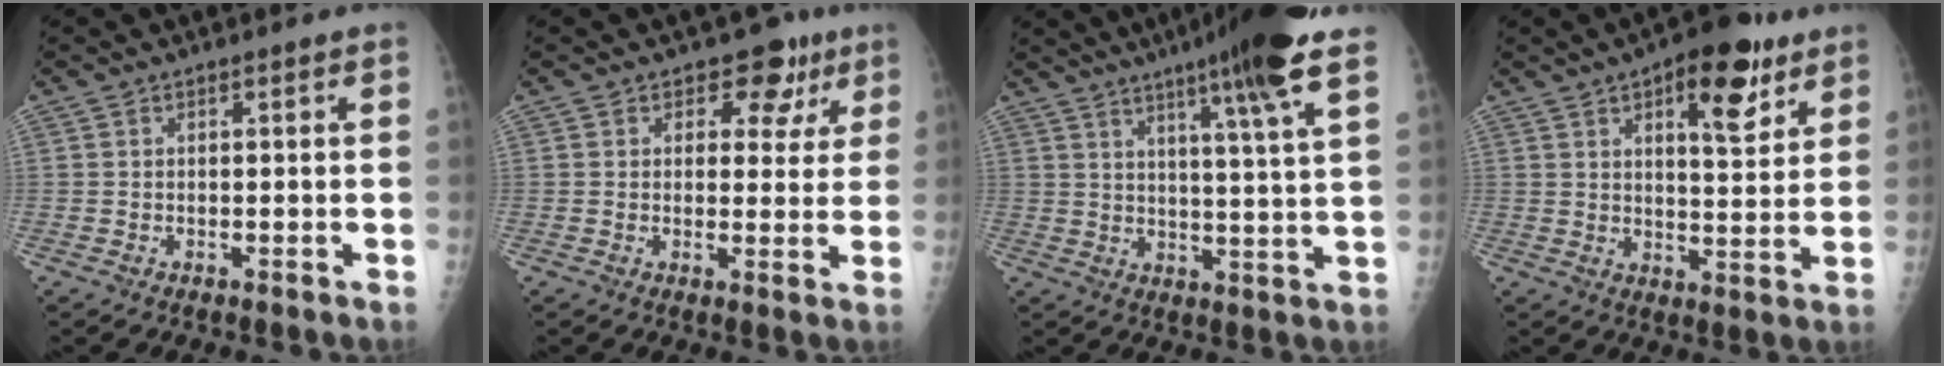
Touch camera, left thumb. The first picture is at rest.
{"total": 7.0, "force": [3.9, 4.9, 3.0], "torque": [0.008, -0.008, 0.045]}
{"total": 15.9, "force": [10.1, -0.1, 12.4], "torque": [-0.179, -0.037, 0.137]}
{"total": 13.2, "force": [6.9, 5.3, 9.9], "torque": [-0.104, -0.026, 0.094]}